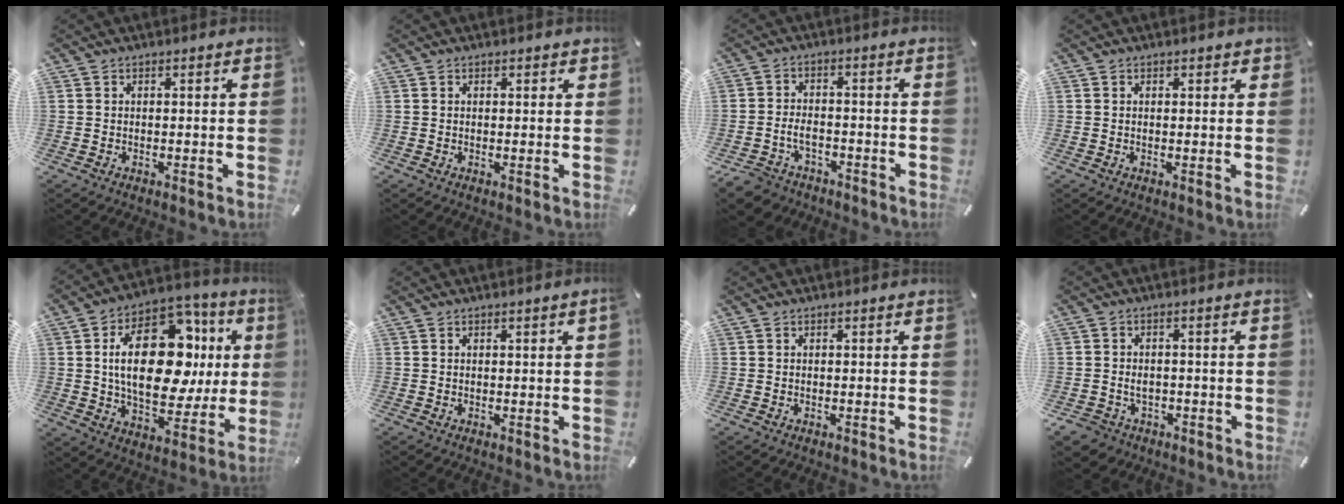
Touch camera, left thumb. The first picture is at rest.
{"total": 0.6, "force": [0.3, 0.4, 0.2], "torque": [0.004, -0.001, 0.004]}
{"total": 5.6, "force": [-3.0, 3.8, 2.7], "torque": [-0.070, 0.010, -0.061]}
{"total": 0.7, "force": [0.3, 0.5, 0.3], "torque": [0.001, 0.000, 0.004]}
{"total": 25.5, "force": [4.5, 15.1, 20.1], "torque": [-0.335, -0.014, 0.075]}
{"total": 0.7, "force": [0.3, -0.1, 0.6], "torque": [-0.011, -0.002, 0.005]}
{"total": 0.0}
{"total": 4.1, "force": [-1.3, 3.6, 1.4], "torque": [-0.038, 0.002, -0.025]}